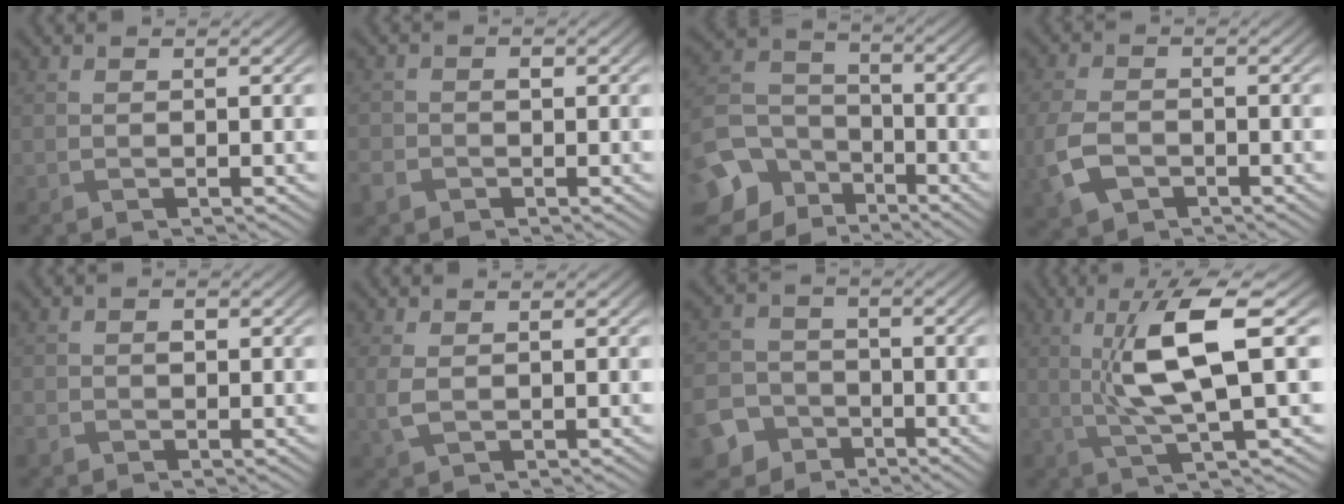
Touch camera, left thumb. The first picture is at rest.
{"total": 2.4, "force": [-1.1, 1.9, 0.9], "torque": [-0.027, -0.003, -0.028]}
{"total": 12.8, "force": [-7.3, 9.3, 4.8], "torque": [-0.147, -0.047, -0.135]}
{"total": 5.5, "force": [-2.1, 3.7, 3.5], "torque": [-0.104, -0.013, -0.042]}
{"total": 1.9, "force": [-0.7, 1.5, 0.9], "torque": [-0.023, -0.003, -0.013]}
{"total": 2.4, "force": [0.2, 1.4, 1.9], "torque": [-0.060, -0.002, 0.008]}
{"total": 6.6, "force": [-4.0, 4.9, 2.0], "torque": [-0.054, -0.014, -0.088]}
{"total": 8.8, "force": [1.1, 1.7, 8.6], "torque": [-0.165, 0.007, 0.023]}